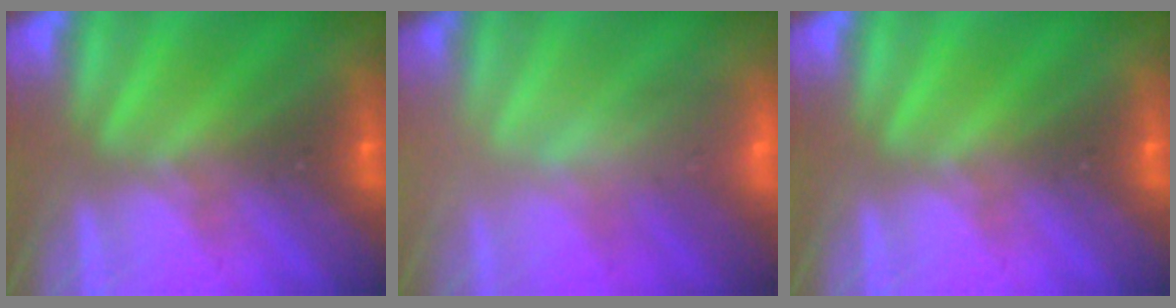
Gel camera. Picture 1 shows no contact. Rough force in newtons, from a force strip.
{"total": 2.3}
{"total": 0.0}